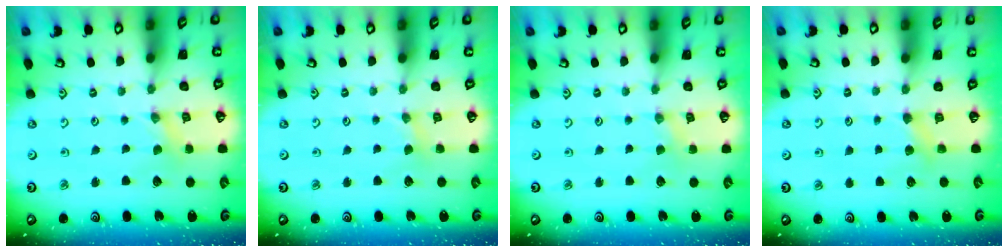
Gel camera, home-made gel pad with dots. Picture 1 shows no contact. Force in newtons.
{"total": 1.2, "press": 1.1, "slide": 0.3}
{"total": 1.3, "press": 1.3, "slide": 0.3}
{"total": 3.6, "press": 3.6, "slide": 0.4}